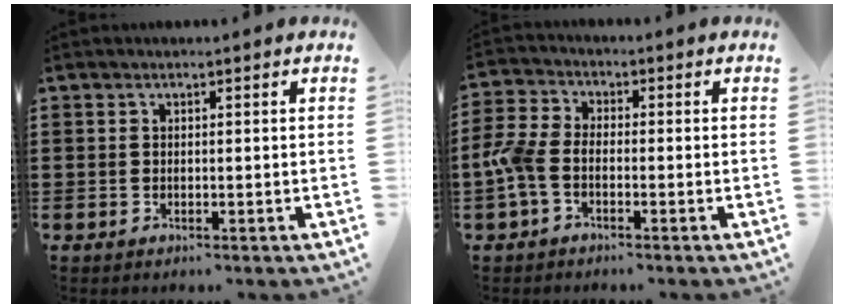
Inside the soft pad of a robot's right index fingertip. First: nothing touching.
{"total": 4.9, "force": [-1.9, 2.8, 3.5], "torque": [-0.106, -0.005, -0.048]}